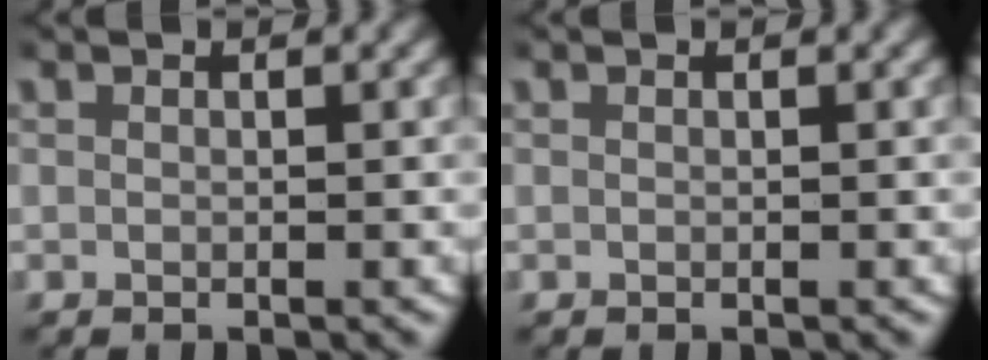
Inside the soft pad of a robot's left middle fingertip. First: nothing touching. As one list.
[{"total": 0.0}]